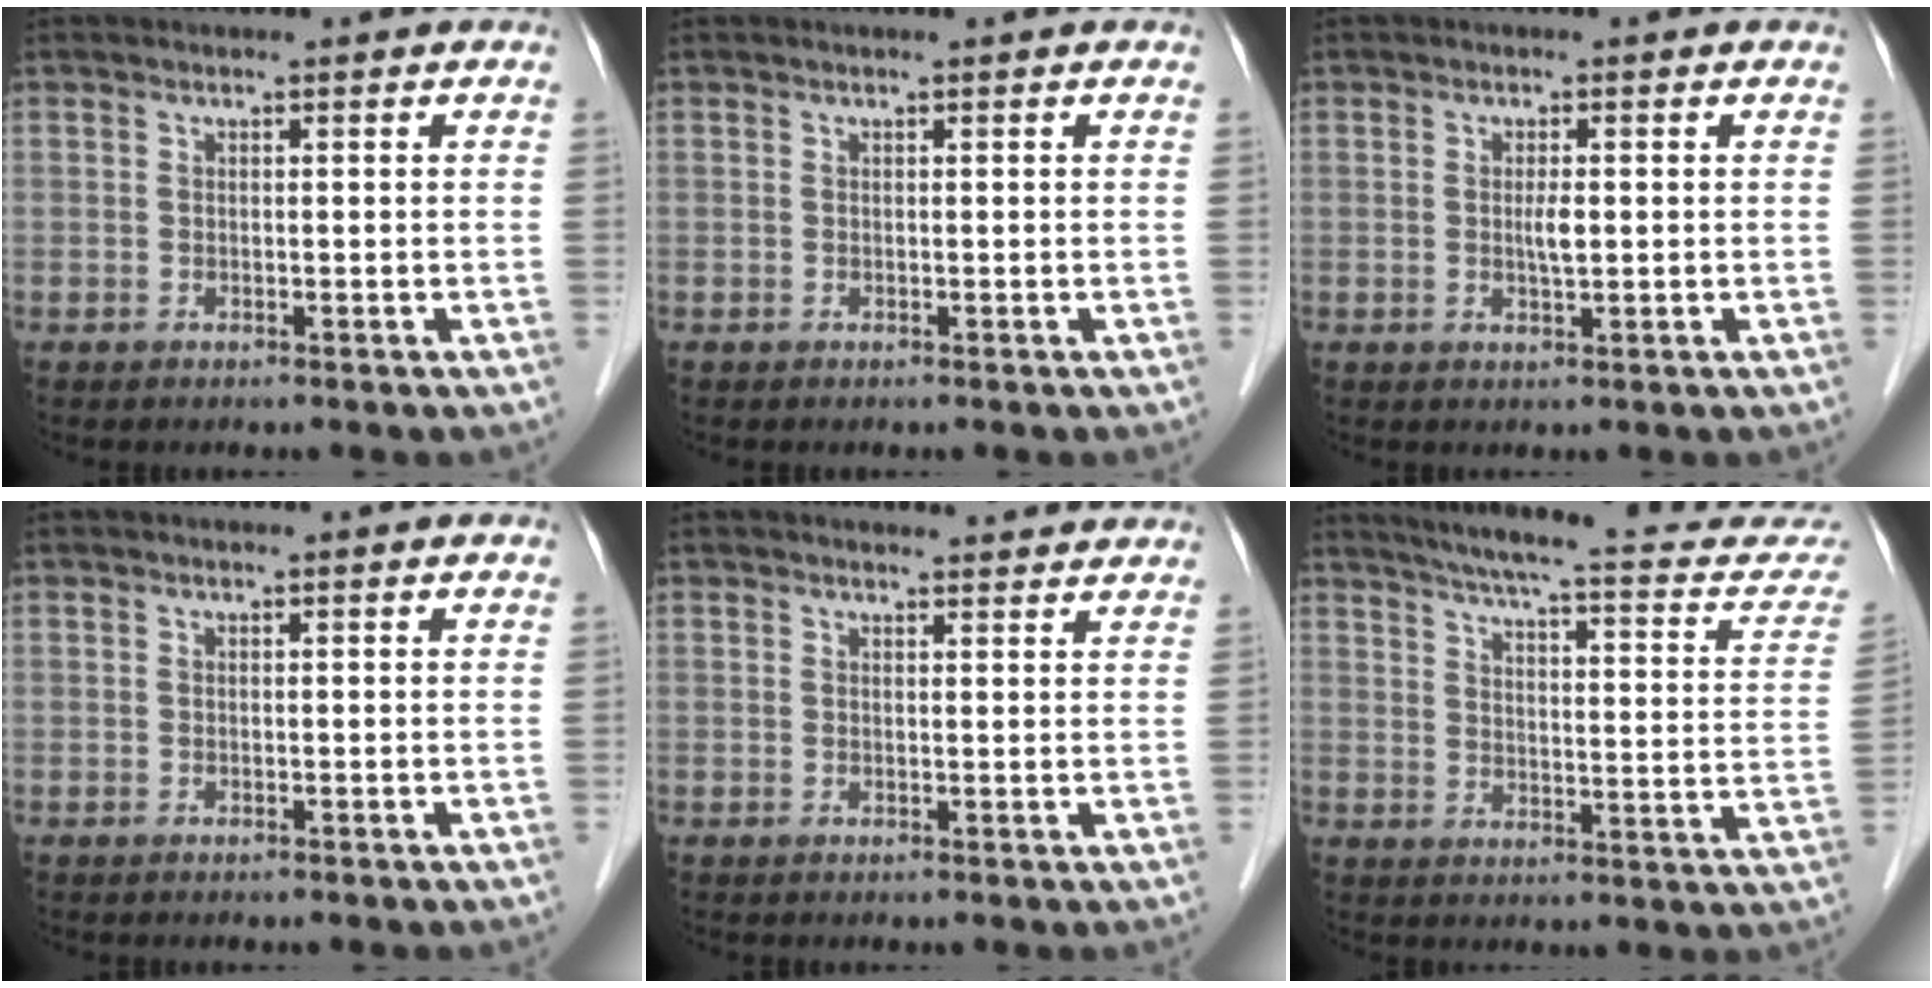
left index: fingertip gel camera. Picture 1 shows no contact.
{"total": 0.0}
{"total": 1.9, "force": [0.0, 0.3, 1.8], "torque": [-0.037, -0.001, -0.001]}
{"total": 0.0}
{"total": 5.0, "force": [4.8, 0.8, 1.1], "torque": [-0.013, 0.012, 0.050]}
{"total": 22.9, "force": [20.5, 3.1, 9.7], "torque": [-0.131, -0.032, 0.247]}